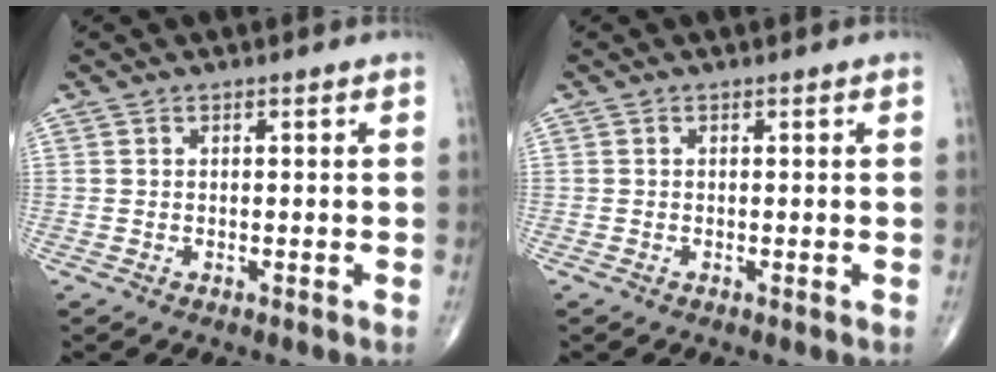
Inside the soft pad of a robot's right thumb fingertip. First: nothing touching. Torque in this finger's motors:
{"motor_torque": [-0.02, -0.01, -0.23, -0.12, 0.00]}